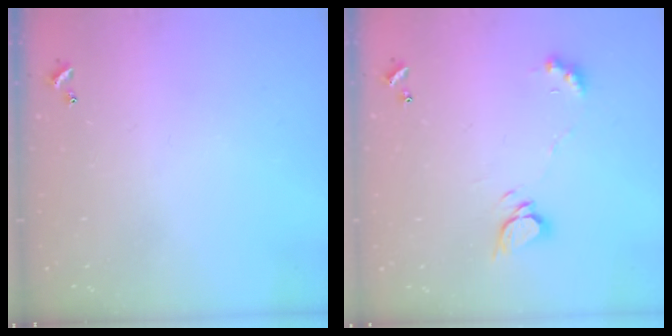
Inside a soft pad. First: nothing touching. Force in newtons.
{"total": 4.9, "press": 4.9, "slide": 0.6}